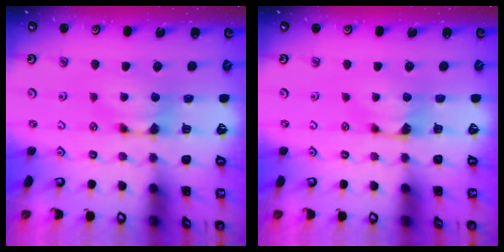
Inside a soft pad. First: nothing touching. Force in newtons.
{"total": 0.0}